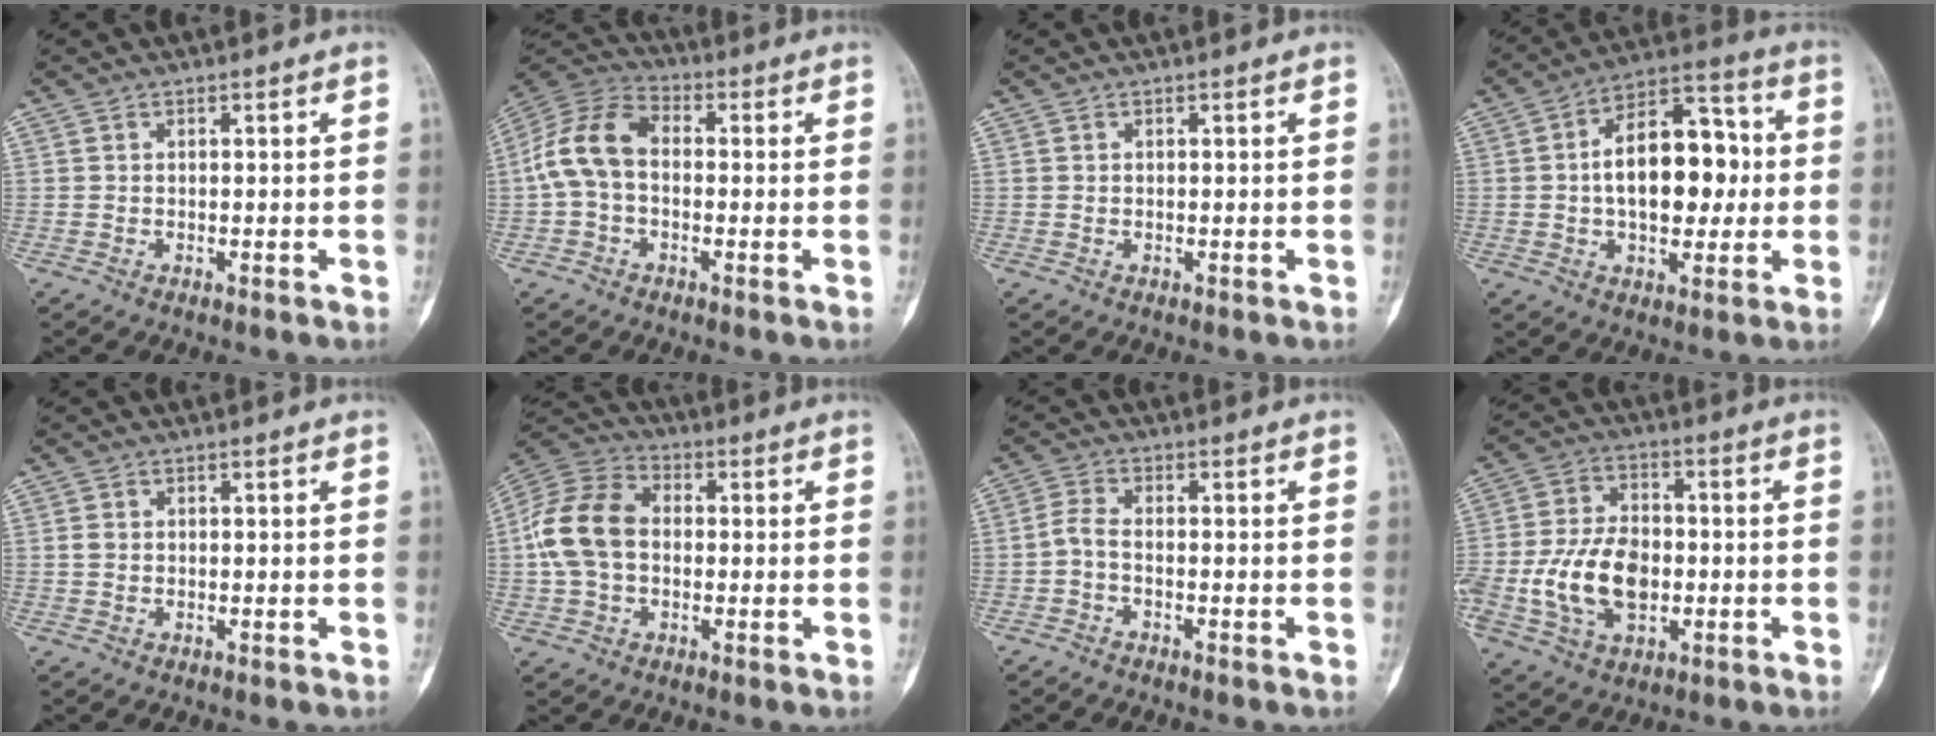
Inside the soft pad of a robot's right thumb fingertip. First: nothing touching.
{"total": 11.4, "force": [-0.7, 7.9, 8.2], "torque": [-0.156, 0.034, -0.026]}
{"total": 0.0}
{"total": 16.9, "force": [0.2, 10.0, 13.6], "torque": [-0.174, 0.034, -0.003]}
{"total": 1.2, "force": [0.0, 1.0, 0.5], "torque": [-0.005, 0.002, -0.001]}
{"total": 13.7, "force": [-0.2, 10.0, 9.4], "torque": [-0.180, 0.035, -0.013]}
{"total": 2.9, "force": [-1.3, 1.5, 2.1], "torque": [-0.046, 0.013, -0.036]}
{"total": 14.6, "force": [-2.8, 9.6, 10.6], "torque": [-0.186, 0.018, -0.047]}